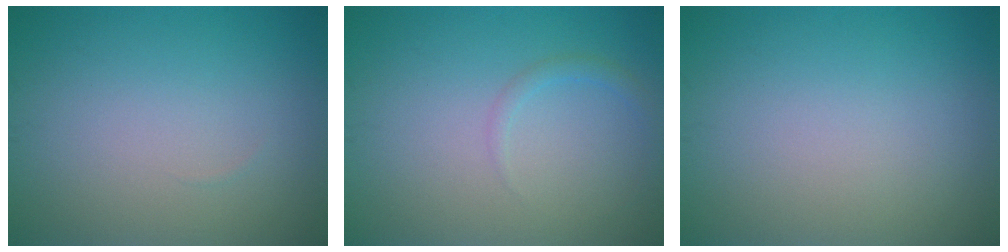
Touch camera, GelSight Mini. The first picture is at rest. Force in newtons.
{"total": 1.0, "press": 1.0, "slide": 0.1}
{"total": 0.0}